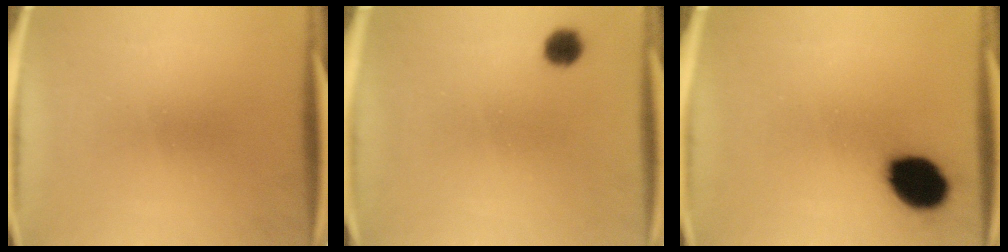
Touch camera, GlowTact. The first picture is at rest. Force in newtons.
{"total": 3.4}
{"total": 12.4}